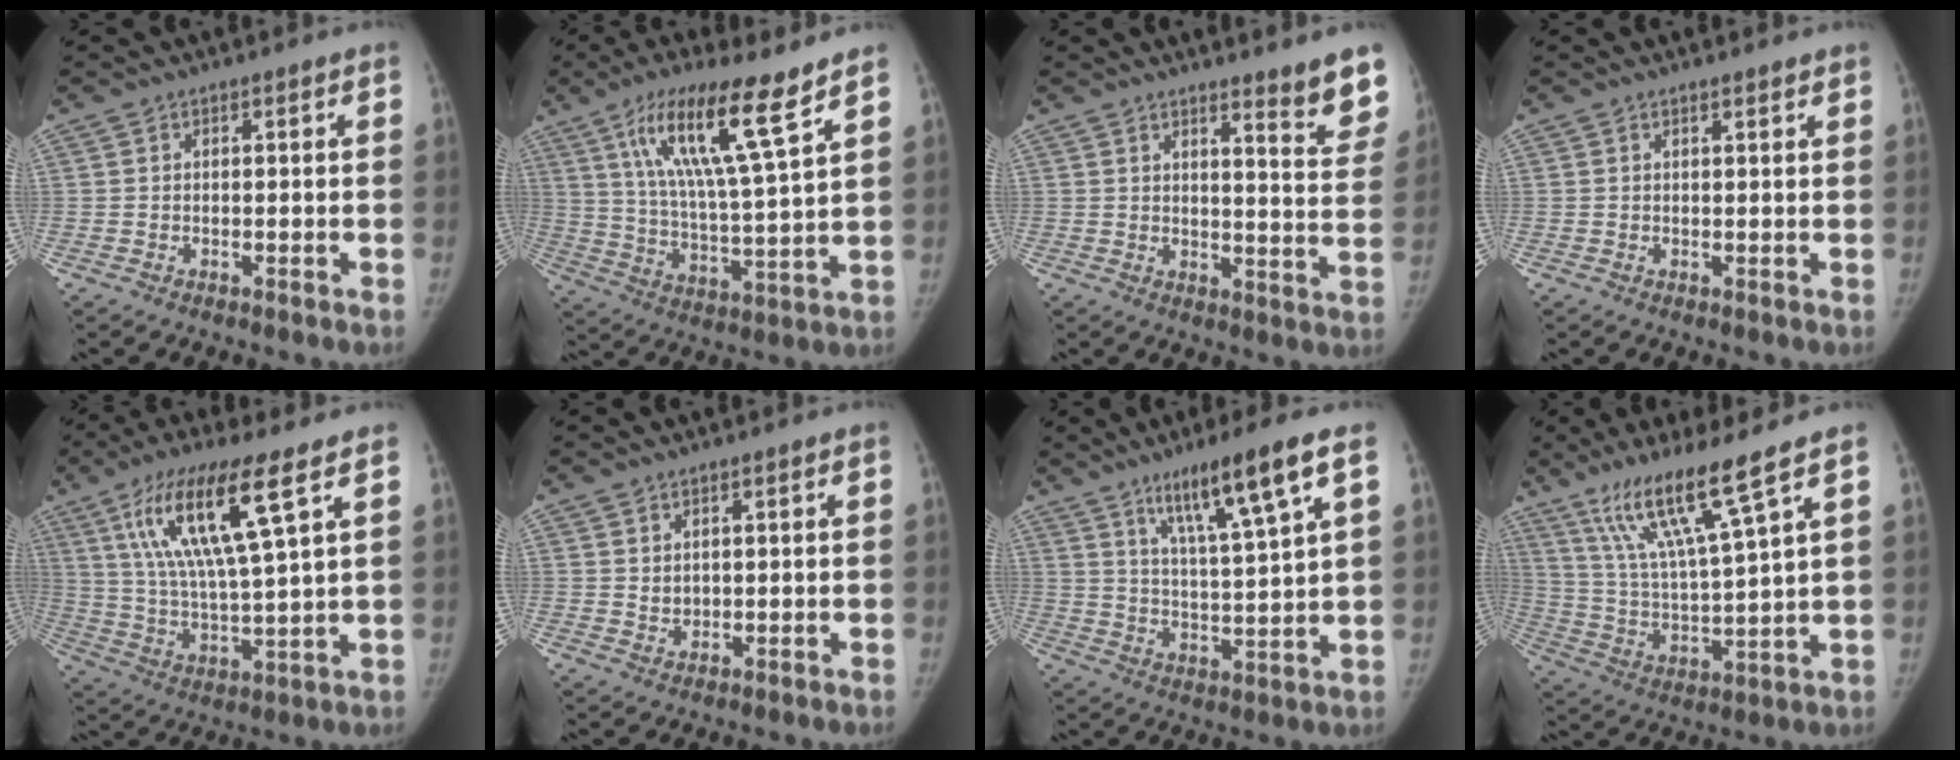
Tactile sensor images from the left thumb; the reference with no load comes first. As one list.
[{"total": 16.8, "force": [9.7, 2.0, 13.6], "torque": [-0.238, -0.045, 0.178]}, {"total": 9.9, "force": [7.6, 1.3, 6.1], "torque": [-0.046, -0.058, 0.090]}, {"total": 1.3, "force": [1.2, 0.3, 0.5], "torque": [-0.003, -0.005, 0.019]}, {"total": 16.7, "force": [7.8, 2.7, 14.5], "torque": [-0.287, -0.027, 0.146]}, {"total": 2.0, "force": [1.0, 1.5, 0.9], "torque": [-0.010, -0.010, 0.024]}, {"total": 13.5, "force": [7.5, 0.7, 11.2], "torque": [-0.190, -0.034, 0.129]}, {"total": 14.4, "force": [9.4, -0.1, 10.9], "torque": [-0.203, -0.049, 0.186]}]